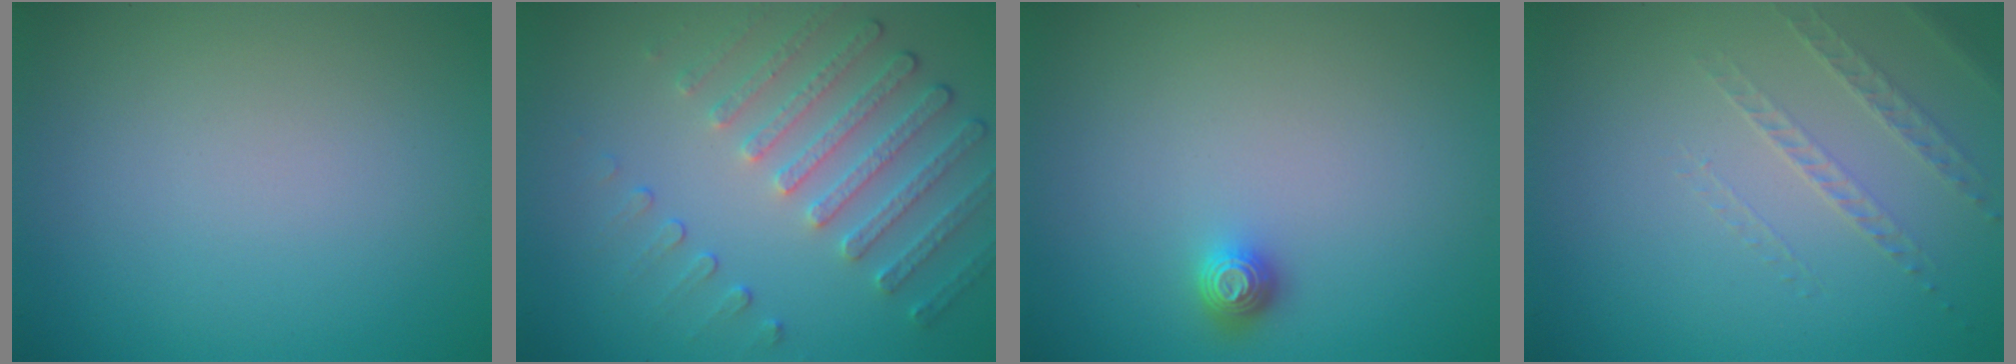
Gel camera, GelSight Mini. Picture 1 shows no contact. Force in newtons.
{"total": 4.8, "press": 3.5, "slide": 3.2}
{"total": 1.2, "press": 1.1, "slide": 0.4}
{"total": 1.3, "press": 0.9, "slide": 0.9}